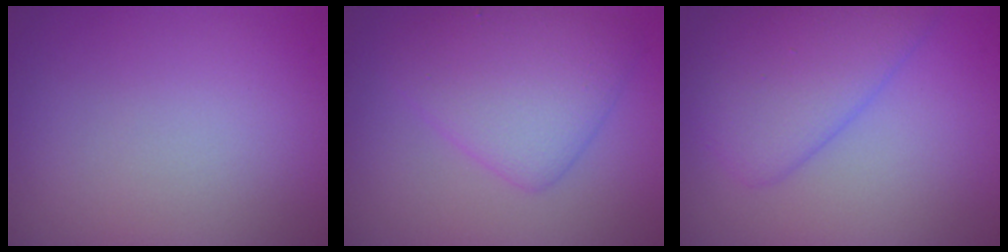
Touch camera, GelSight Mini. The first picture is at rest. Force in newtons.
{"total": 5.1, "press": 5.1, "slide": 0.2}
{"total": 5.1, "press": 5.1, "slide": 0.3}